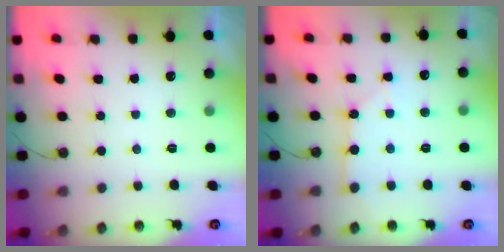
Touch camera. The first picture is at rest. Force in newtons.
{"total": 3.6, "press": 3.6, "slide": 0.4}